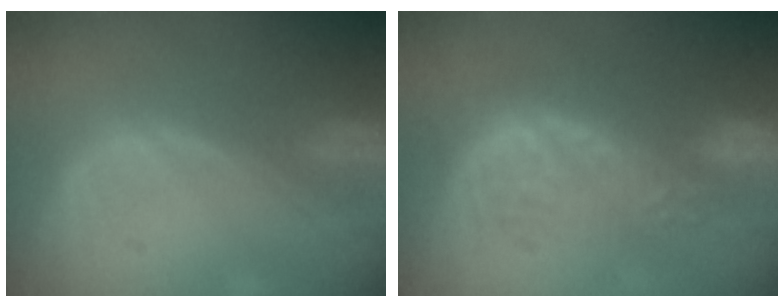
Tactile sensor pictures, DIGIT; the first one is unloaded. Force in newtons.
{"total": 8.9, "press": 8.7, "slide": 1.9}